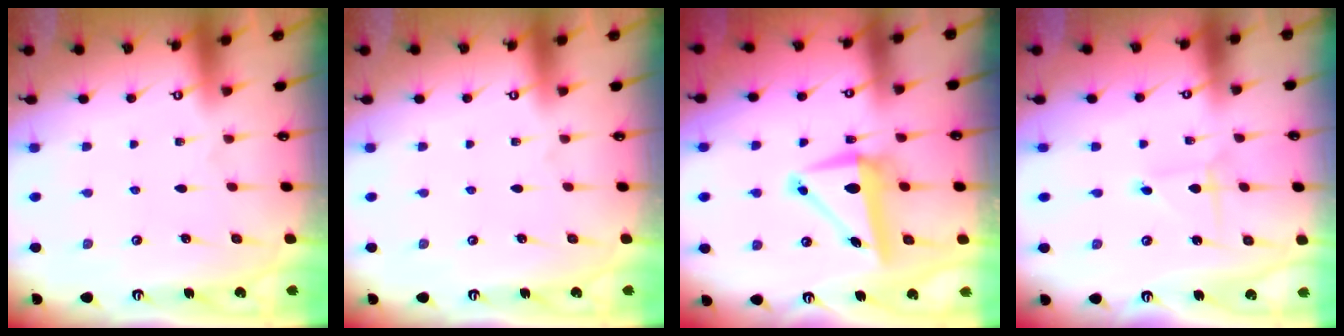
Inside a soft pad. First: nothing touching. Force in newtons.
{"total": 0.0}
{"total": 8.3, "press": 8.2, "slide": 1.3}
{"total": 1.7, "press": 1.7, "slide": 0.2}